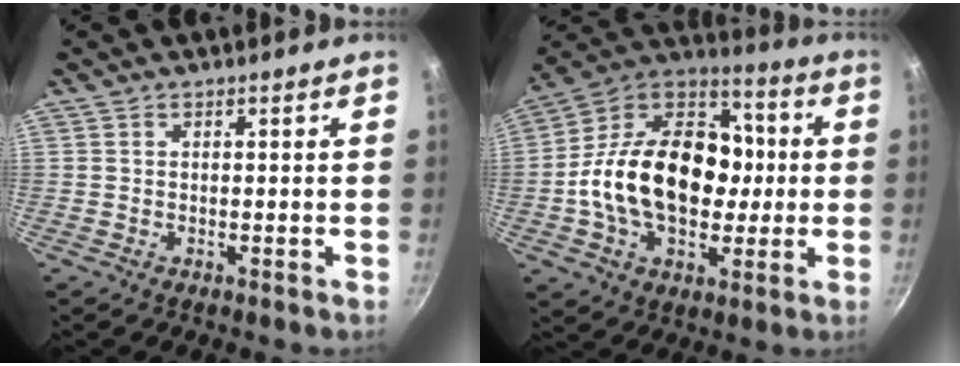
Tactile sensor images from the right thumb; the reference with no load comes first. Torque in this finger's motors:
{"motor_torque": [2.54, 2.47, 1.69, -1.06, 0.23]}